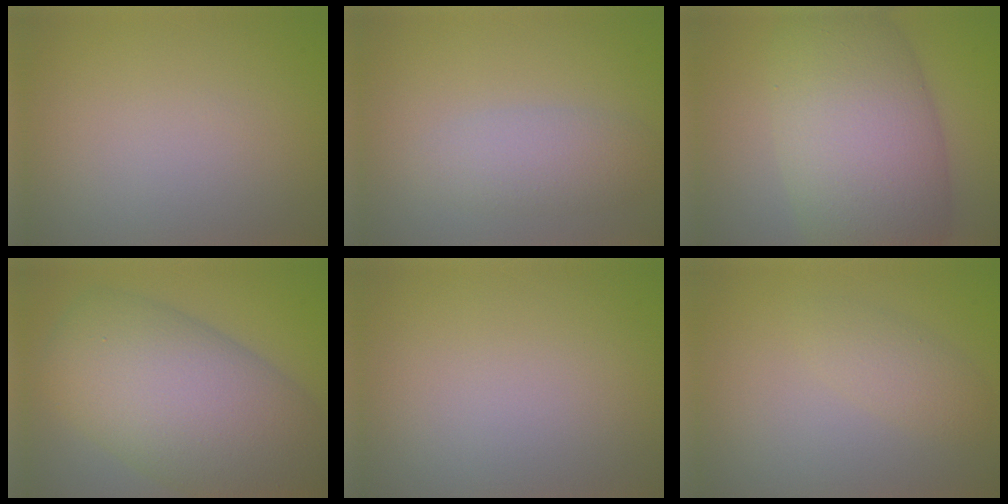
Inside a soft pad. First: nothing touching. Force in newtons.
{"total": 2.9, "press": 2.9, "slide": 0.1}
{"total": 11.3, "press": 11.3, "slide": 0.3}
{"total": 13.2, "press": 13.2, "slide": 0.5}
{"total": 0.0}
{"total": 1.9, "press": 1.9, "slide": 0.1}